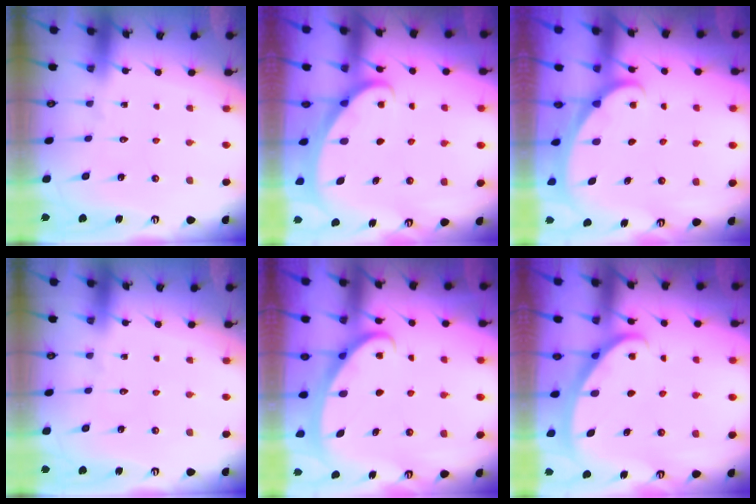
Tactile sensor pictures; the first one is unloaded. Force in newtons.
{"total": 1.9, "press": 1.9, "slide": 0.2}
{"total": 1.5, "press": 1.5, "slide": 0.1}
{"total": 0.0}
{"total": 2.7, "press": 2.7, "slide": 0.3}
{"total": 2.5, "press": 2.5, "slide": 0.2}